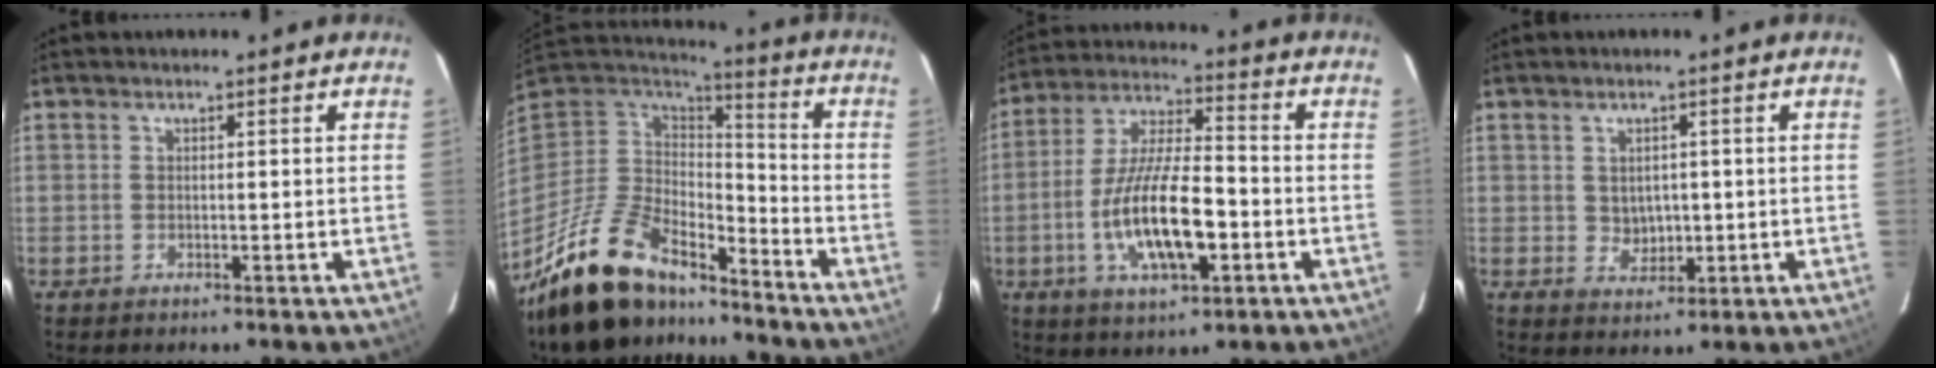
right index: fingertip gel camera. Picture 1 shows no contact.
{"total": 21.2, "force": [-16.2, 8.5, 10.7], "torque": [-0.227, -0.016, -0.277]}
{"total": 15.6, "force": [-4.5, 5.3, 14.0], "torque": [-0.279, -0.007, -0.077]}
{"total": 3.4, "force": [0.4, 3.1, 1.3], "torque": [-0.020, 0.002, 0.015]}